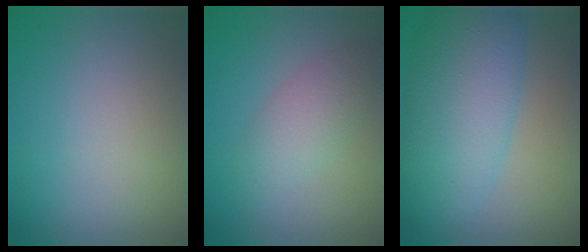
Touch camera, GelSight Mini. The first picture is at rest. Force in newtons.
{"total": 2.8, "press": 2.8, "slide": 0.2}
{"total": 7.9, "press": 7.9, "slide": 0.1}